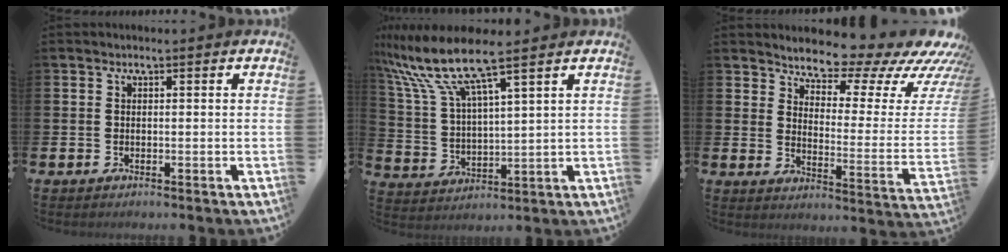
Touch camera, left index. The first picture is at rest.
{"total": 9.2, "force": [7.9, 0.7, 4.8], "torque": [-0.129, -0.037, 0.135]}
{"total": 9.5, "force": [8.9, 2.2, 2.5], "torque": [-0.050, -0.083, 0.142]}